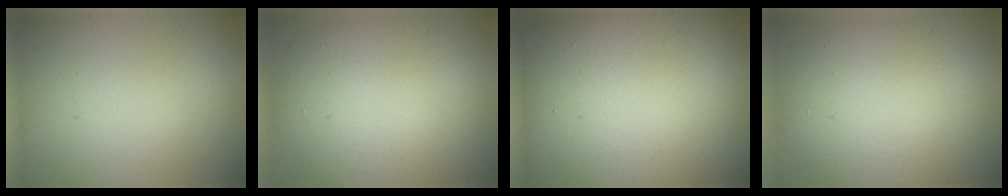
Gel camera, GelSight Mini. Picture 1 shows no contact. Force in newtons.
{"total": 10.4, "press": 10.4, "slide": 0.6}
{"total": 23.6, "press": 23.6, "slide": 1.3}
{"total": 8.9, "press": 8.9, "slide": 0.4}